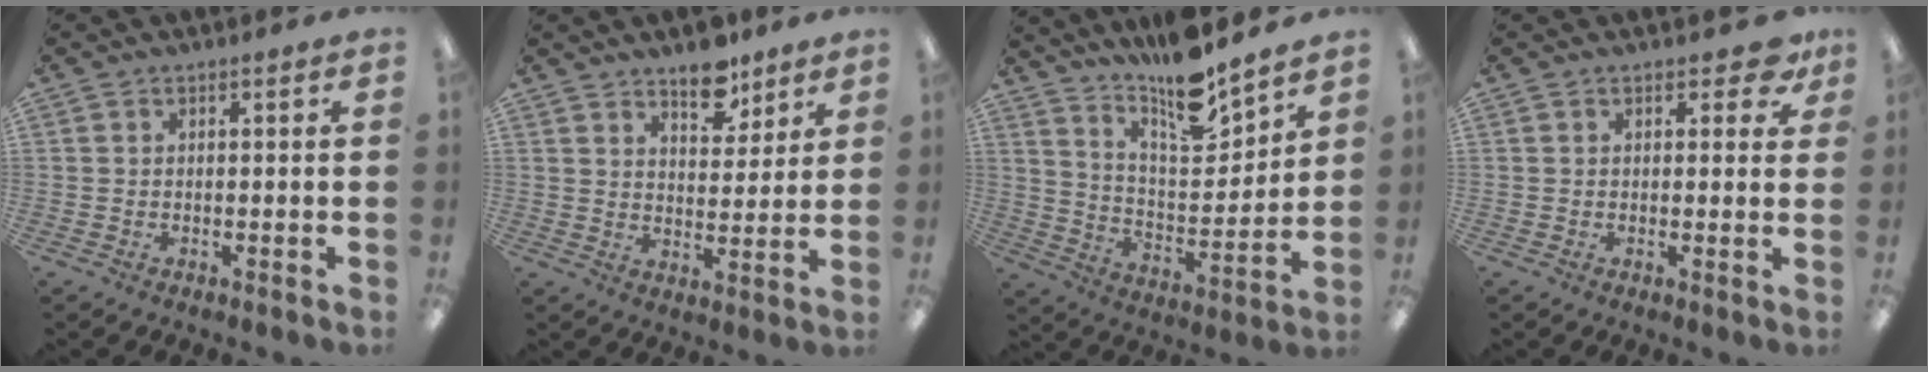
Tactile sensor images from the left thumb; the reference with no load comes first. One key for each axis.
{"total": 8.6, "fx": 6.7, "fy": 4.0, "fz": 3.6, "tx": -0.024, "ty": -0.048, "tz": 0.114}
{"total": 14.3, "fx": 12.3, "fy": 3.1, "fz": 6.6, "tx": -0.112, "ty": -0.093, "tz": 0.210}
{"total": 4.5, "fx": 2.5, "fy": 2.5, "fz": 2.9, "tx": -0.030, "ty": -0.003, "tz": 0.041}